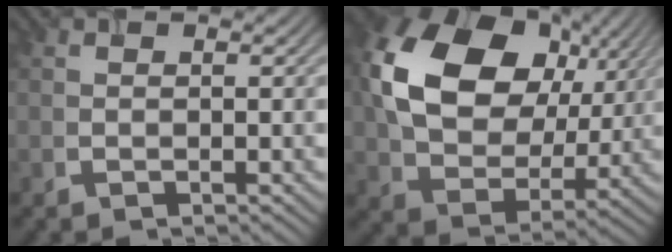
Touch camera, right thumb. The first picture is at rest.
{"total": 17.0, "force": [4.7, 12.3, 10.7], "torque": [-0.238, 0.019, 0.094]}